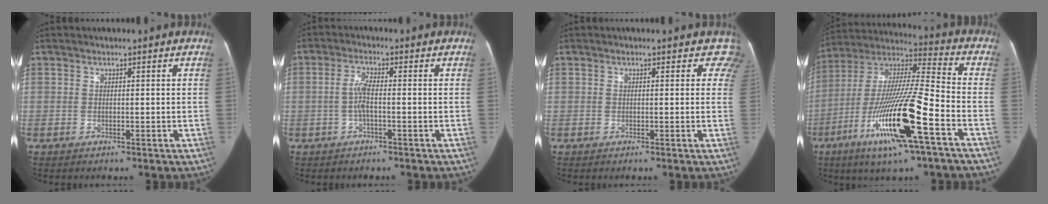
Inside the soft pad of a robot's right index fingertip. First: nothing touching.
{"total": 3.1, "force": [-0.6, 0.4, 3.0], "torque": [-0.061, 0.006, -0.012]}
{"total": 2.7, "force": [1.8, 2.0, 0.1], "torque": [0.031, -0.004, -0.006]}
{"total": 20.6, "force": [-8.3, 1.1, 18.8], "torque": [-0.369, -0.022, -0.153]}